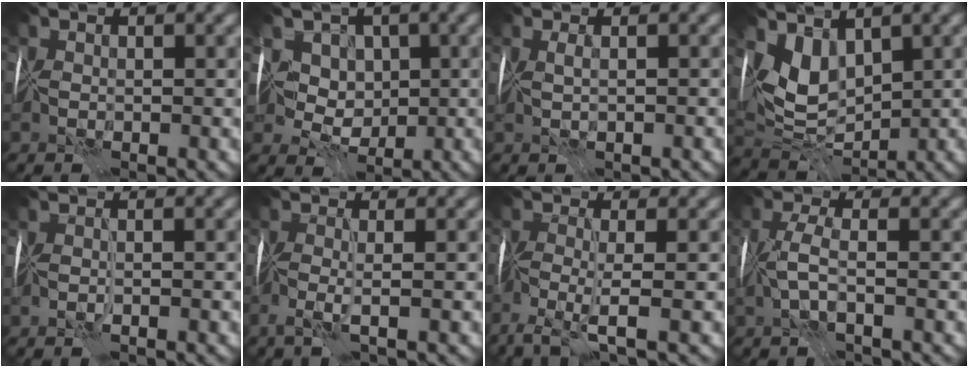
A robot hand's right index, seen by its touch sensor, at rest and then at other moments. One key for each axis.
{"total": 5.9, "fx": 2.2, "fy": 4.8, "fz": 2.7, "tx": -0.012, "ty": -0.003, "tz": 0.021}
{"total": 0.9, "fx": 0.1, "fy": -0.8, "fz": 0.1, "tx": 0.001, "ty": -0.002, "tz": 0.005}
{"total": 4.3, "fx": 2.1, "fy": 2.4, "fz": 2.9, "tx": -0.054, "ty": -0.016, "tz": 0.037}
{"total": 1.3, "fx": -0.8, "fy": -1.0, "fz": -0.4, "tx": 0.008, "ty": -0.004, "tz": -0.015}
{"total": 2.0, "fx": -1.1, "fy": -1.2, "fz": 1.0, "tx": -0.025, "ty": -0.009, "tz": -0.029}
{"total": 3.4, "fx": -2.5, "fy": -0.8, "fz": 2.2, "tx": -0.045, "ty": -0.015, "tz": -0.060}
{"total": 2.3, "fx": -1.1, "fy": -0.3, "fz": 2.0, "tx": -0.050, "ty": 0.002, "tz": -0.027}